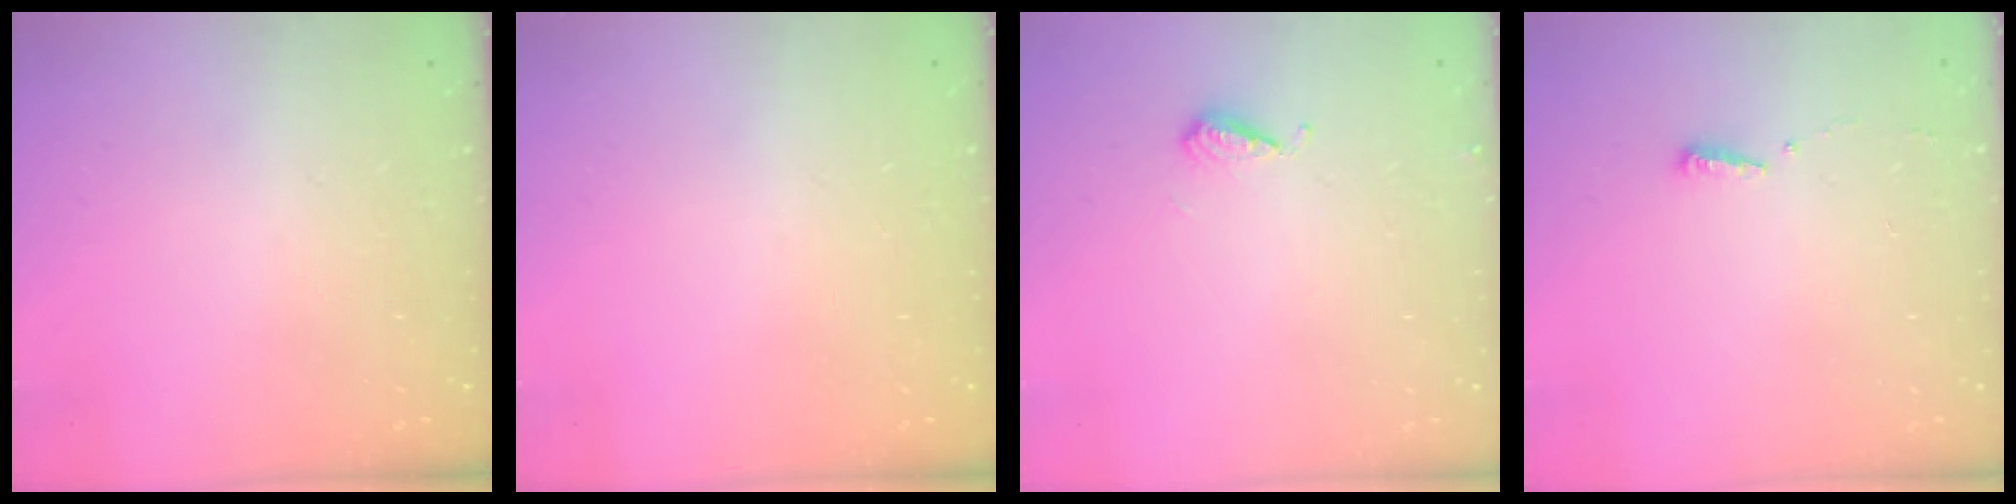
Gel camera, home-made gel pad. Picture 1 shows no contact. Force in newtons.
{"total": 0.0}
{"total": 6.2, "press": 6.2, "slide": 0.8}
{"total": 3.6, "press": 3.5, "slide": 0.8}